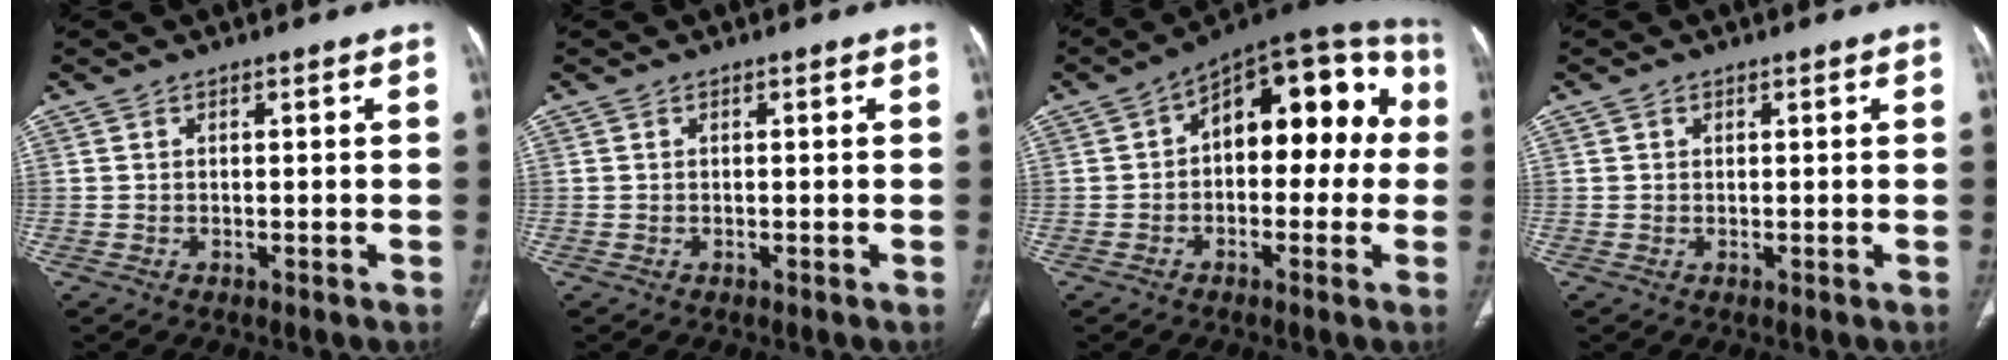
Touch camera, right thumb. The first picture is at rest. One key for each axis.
{"total": 0.0}
{"total": 17.6, "fx": 1.8, "fy": 9.9, "fz": 14.4, "tx": -0.139, "ty": 0.050, "tz": 0.014}
{"total": 0.5, "fx": 0.3, "fy": 0.5, "fz": 0.0, "tx": 0.003, "ty": 0.001, "tz": 0.004}